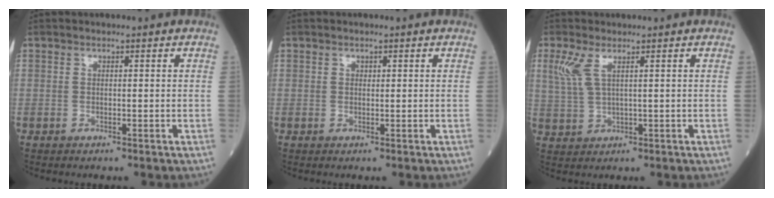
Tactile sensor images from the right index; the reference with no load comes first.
{"total": 0.5, "force": [0.2, 0.4, 0.2], "torque": [0.002, 0.000, 0.002]}
{"total": 3.8, "force": [1.8, 0.8, 3.2], "torque": [-0.087, 0.009, 0.048]}